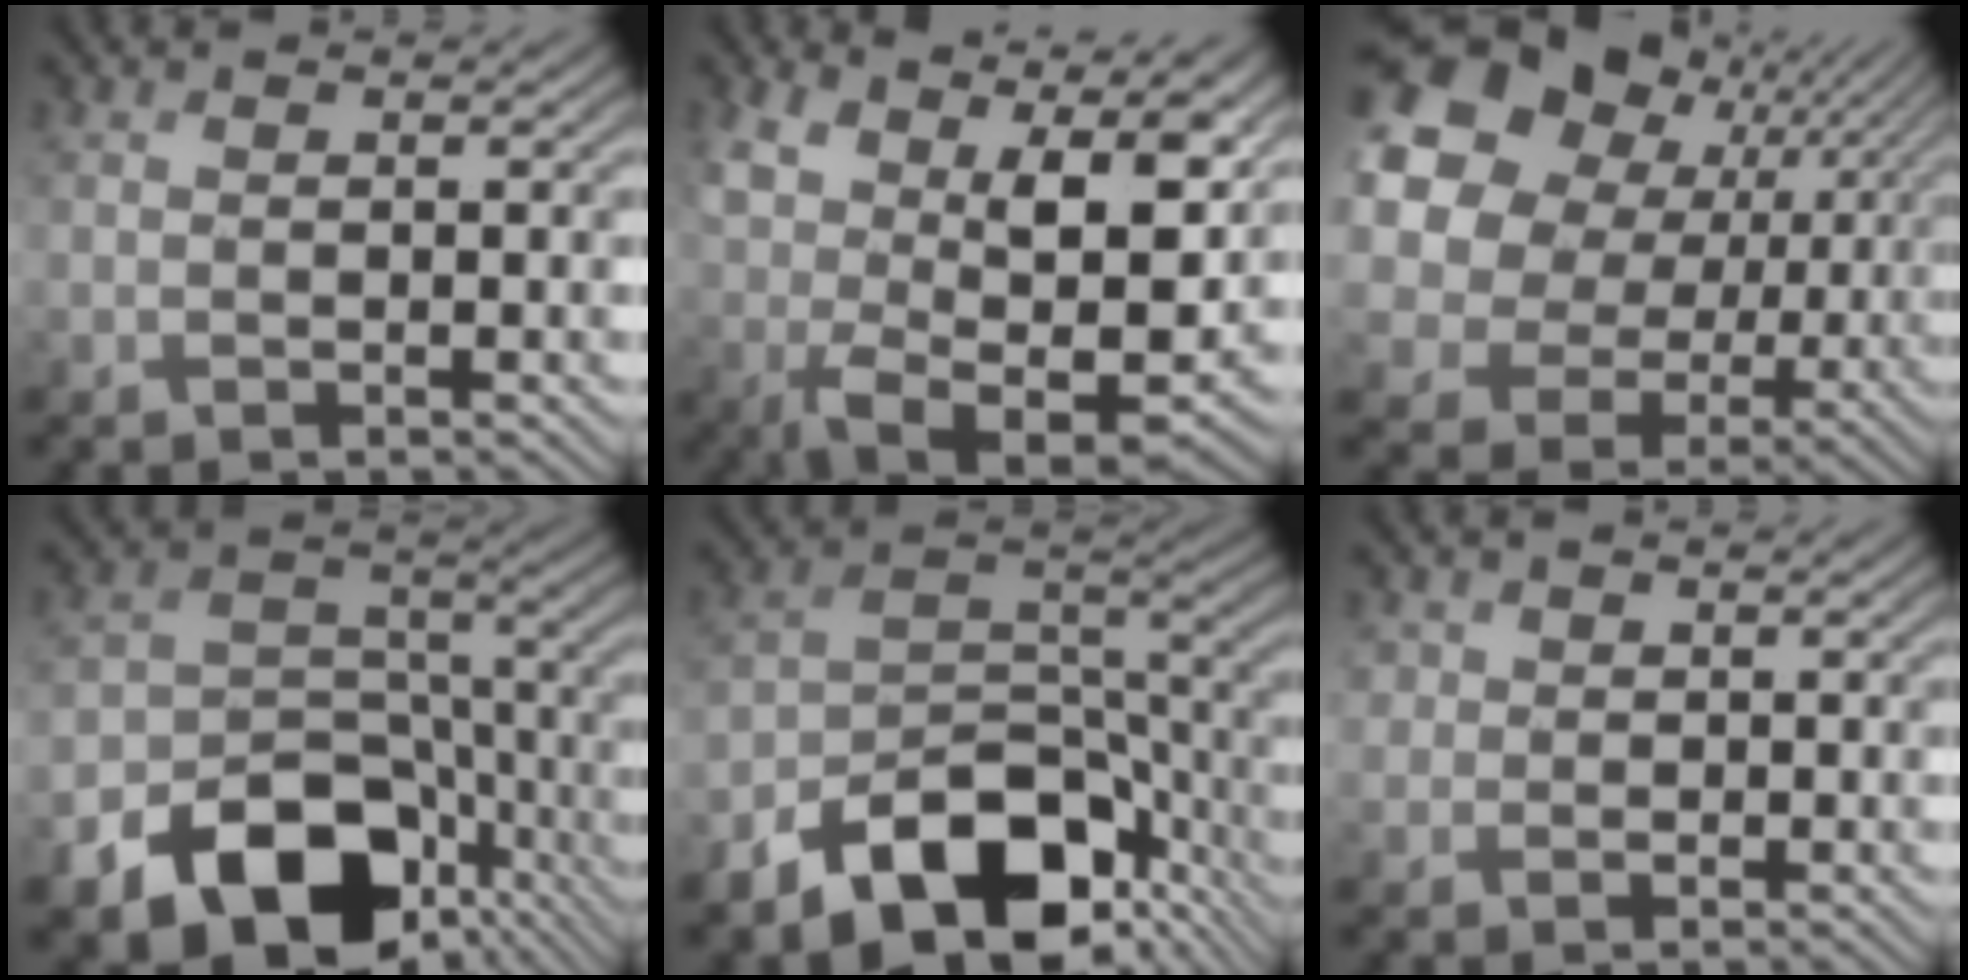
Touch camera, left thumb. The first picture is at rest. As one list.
[{"total": 17.0, "force": [5.1, 9.5, 13.1], "torque": [-0.252, -0.020, 0.110]}, {"total": 21.1, "force": [7.6, 16.8, 10.2], "torque": [-0.291, 0.043, 0.131]}, {"total": 16.1, "force": [-9.3, 10.5, 7.8], "torque": [-0.164, -0.039, -0.142]}, {"total": 13.8, "force": [-8.4, 7.7, 7.9], "torque": [-0.146, -0.015, -0.154]}, {"total": 1.9, "force": [0.7, 1.8, 0.3], "torque": [-0.009, -0.002, 0.013]}]